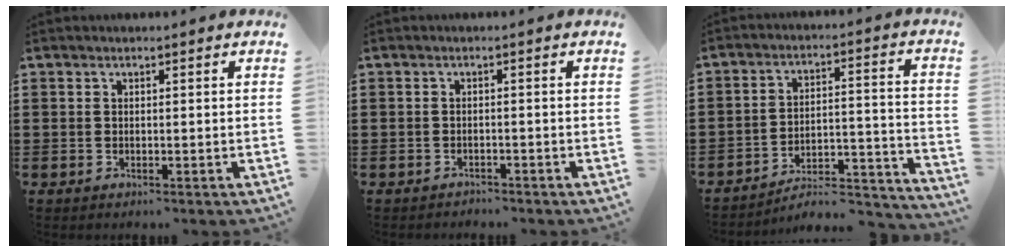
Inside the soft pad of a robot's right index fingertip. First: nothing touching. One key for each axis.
{"total": 1.1, "fx": -1.1, "fy": 0.1, "fz": -0.2, "tx": -0.001, "ty": 0.003, "tz": -0.024}
{"total": 5.9, "fx": -5.2, "fy": 1.7, "fz": 2.1, "tx": -0.031, "ty": 0.003, "tz": -0.104}